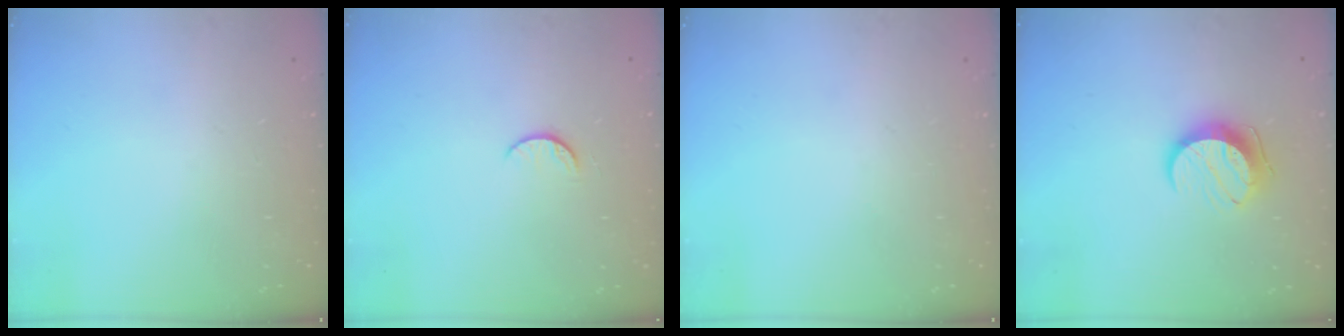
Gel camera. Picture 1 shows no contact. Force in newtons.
{"total": 5.2, "press": 5.2, "slide": 0.6}
{"total": 0.0}
{"total": 10.4, "press": 10.4, "slide": 0.9}